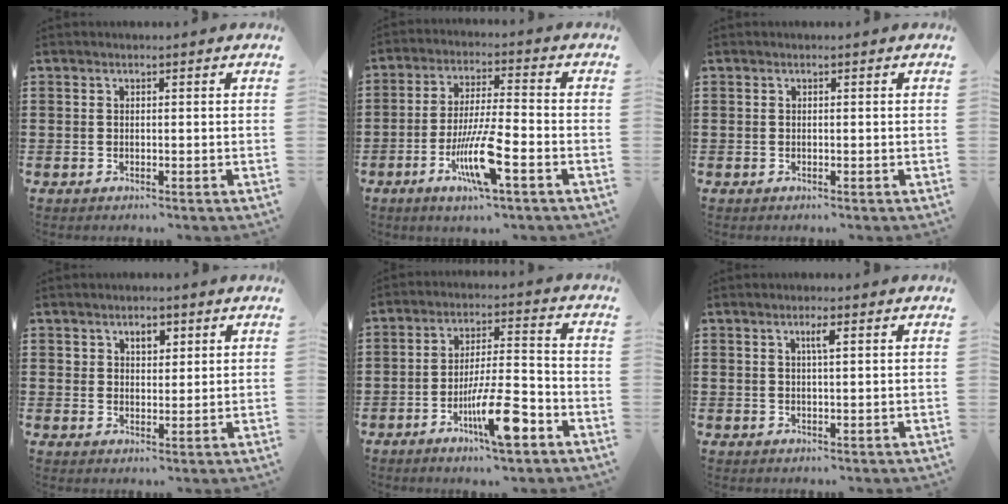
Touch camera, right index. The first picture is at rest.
{"total": 9.9, "force": [-4.4, 1.5, 8.8], "torque": [-0.178, -0.012, -0.083]}
{"total": 0.0}
{"total": 2.7, "force": [1.6, 1.7, 1.3], "torque": [-0.025, 0.005, 0.027]}
{"total": 11.2, "force": [-5.6, 2.7, 9.4], "torque": [-0.170, 0.011, -0.096]}
{"total": 2.0, "force": [0.8, 0.2, 1.8], "torque": [-0.037, 0.003, 0.011]}